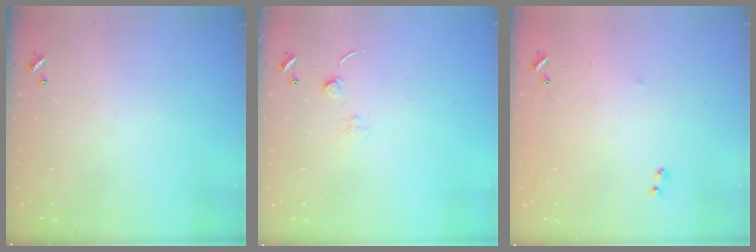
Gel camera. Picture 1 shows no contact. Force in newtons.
{"total": 0.9, "press": 0.9, "slide": 0.3}
{"total": 7.4, "press": 7.3, "slide": 0.6}